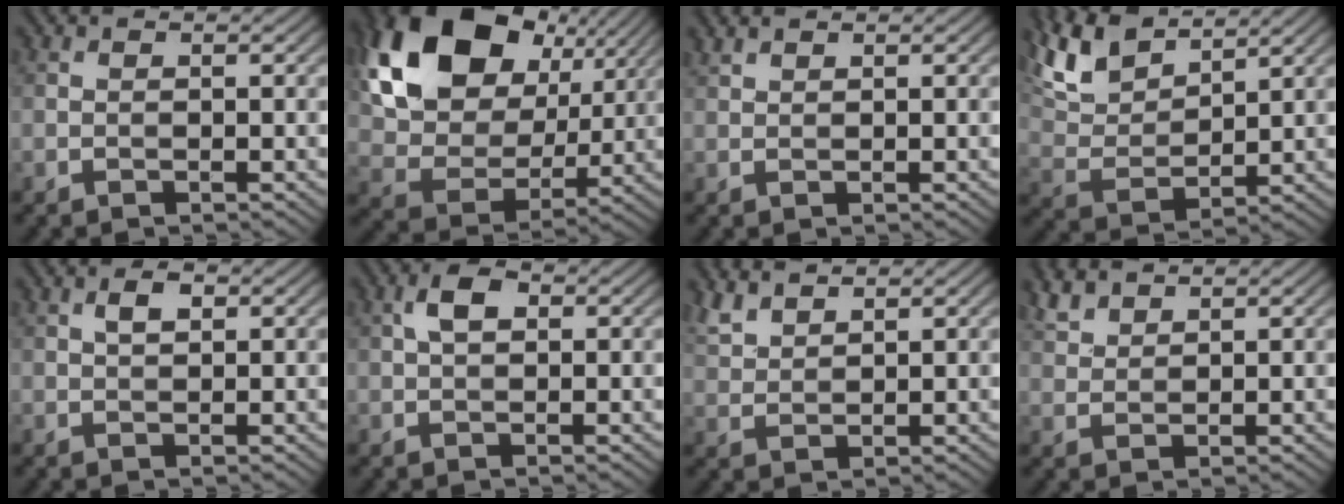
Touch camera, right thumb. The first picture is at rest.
{"total": 19.5, "force": [8.7, 13.6, 11.1], "torque": [-0.255, 0.030, 0.166]}
{"total": 1.0, "force": [1.0, 0.2, 0.3], "torque": [-0.014, 0.005, 0.026]}
{"total": 9.5, "force": [7.1, 3.4, 5.4], "torque": [-0.145, 0.017, 0.146]}
{"total": 1.9, "force": [0.7, 1.0, 1.5], "torque": [-0.028, 0.003, 0.011]}
{"total": 3.1, "force": [0.7, 1.7, 2.4], "torque": [-0.050, 0.010, 0.010]}
{"total": 3.9, "force": [3.3, 1.2, 1.7], "torque": [-0.047, 0.006, 0.077]}
{"total": 3.1, "force": [2.6, 1.1, 1.3], "torque": [-0.036, 0.008, 0.063]}